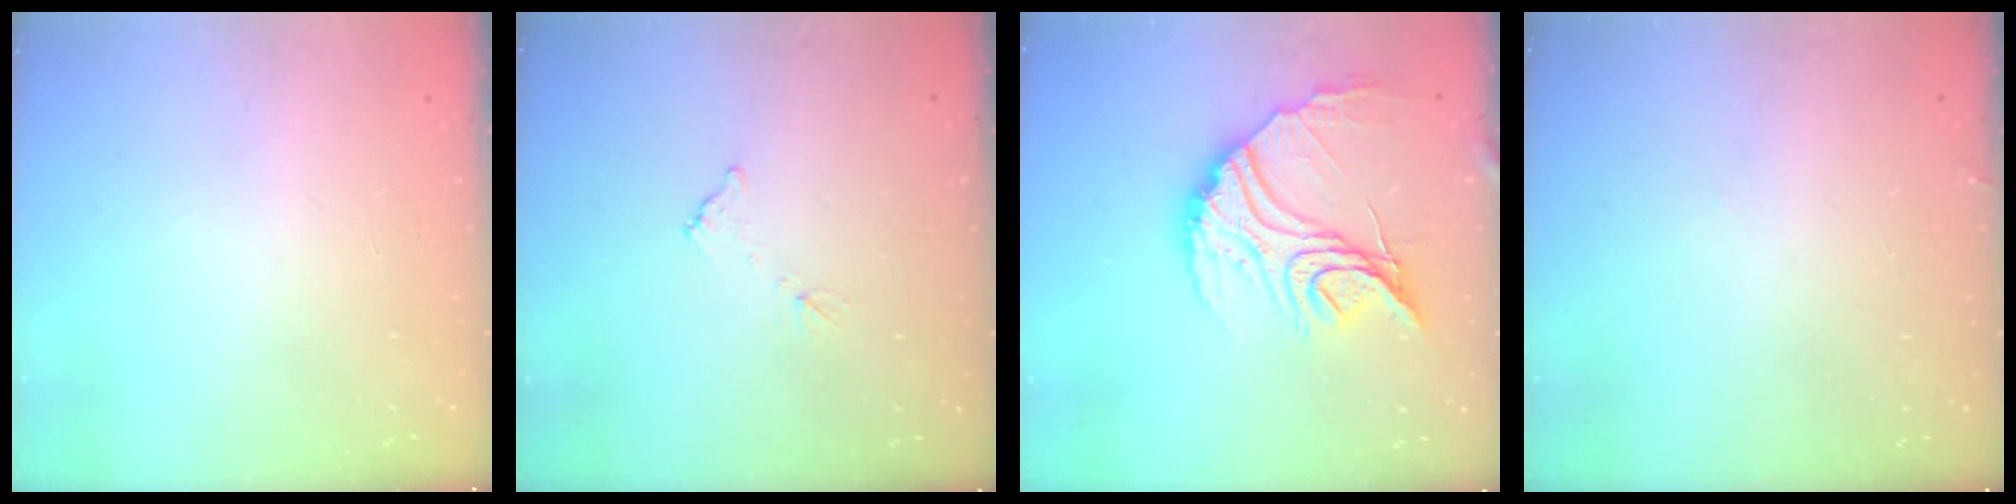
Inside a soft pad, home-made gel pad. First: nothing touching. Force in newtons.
{"total": 5.4, "press": 5.4, "slide": 0.1}
{"total": 20.4, "press": 20.3, "slide": 1.4}
{"total": 5.0, "press": 5.0, "slide": 0.2}